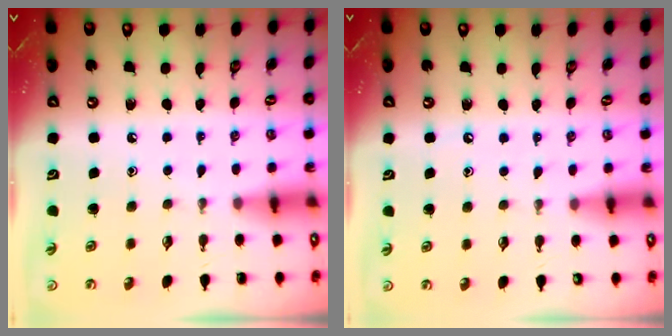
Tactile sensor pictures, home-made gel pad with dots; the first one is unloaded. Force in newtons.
{"total": 5.0, "press": 5.0, "slide": 0.6}